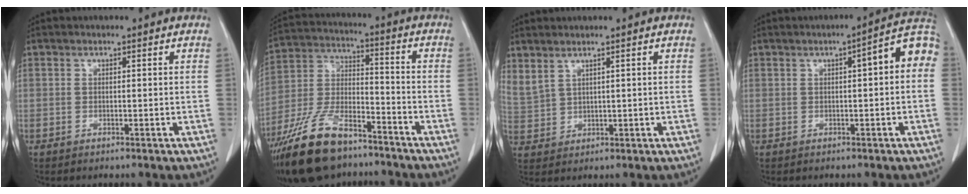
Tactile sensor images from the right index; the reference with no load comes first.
{"total": 15.5, "force": [-11.4, 5.8, 8.8], "torque": [-0.188, 0.002, -0.211]}
{"total": 5.4, "force": [3.6, 2.5, 3.2], "torque": [-0.083, 0.005, 0.093]}
{"total": 6.8, "force": [1.0, 1.2, 6.6], "torque": [-0.081, 0.029, 0.005]}